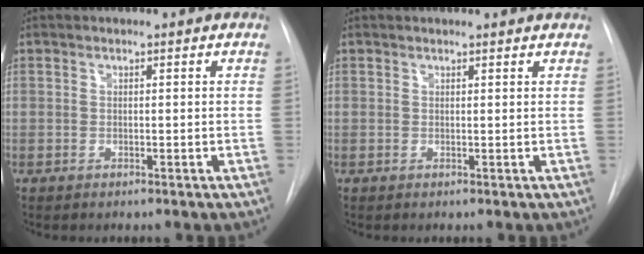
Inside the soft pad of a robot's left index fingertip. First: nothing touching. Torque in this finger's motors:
{"motor_torque": [0.09, -0.08, -0.02, 0.00]}